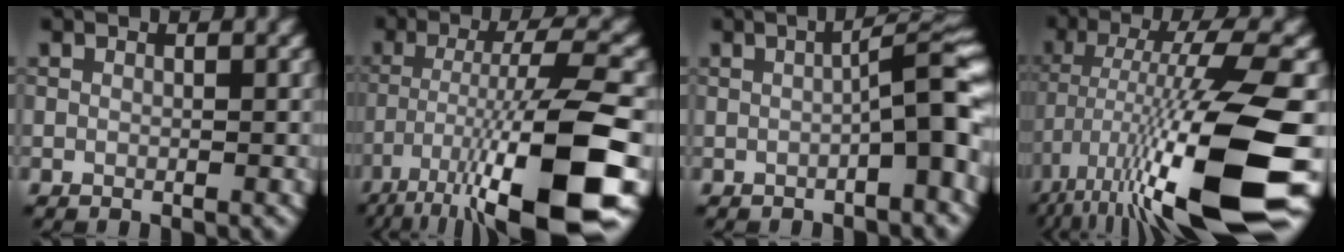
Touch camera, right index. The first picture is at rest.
{"total": 14.3, "force": [-6.9, 3.0, 12.1], "torque": [-0.212, -0.007, -0.110]}
{"total": 5.0, "force": [-1.4, 0.7, 4.7], "torque": [-0.066, 0.024, -0.023]}
{"total": 16.2, "force": [-5.5, 2.9, 15.0], "torque": [-0.265, -0.003, -0.085]}